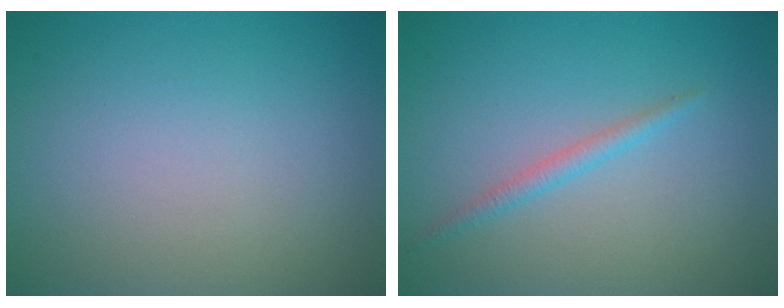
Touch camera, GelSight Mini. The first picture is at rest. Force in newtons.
{"total": 1.3, "press": 1.3, "slide": 0.1}